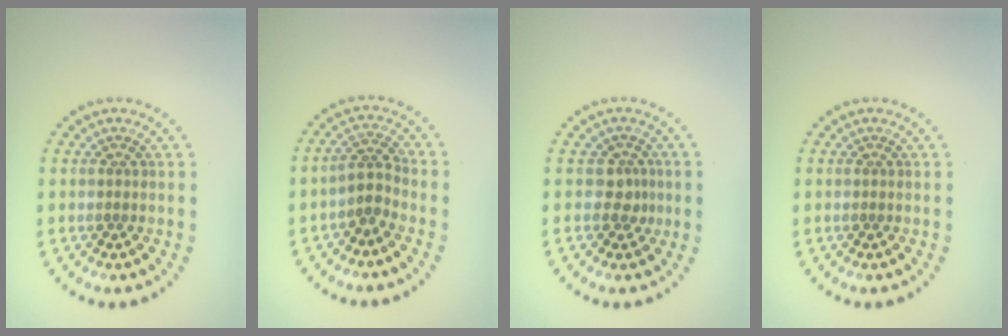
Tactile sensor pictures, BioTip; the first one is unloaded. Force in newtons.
{"total": 2.1, "press": 1.5, "slide": 1.4}
{"total": 1.7, "press": 1.3, "slide": 1.2}
{"total": 0.0}